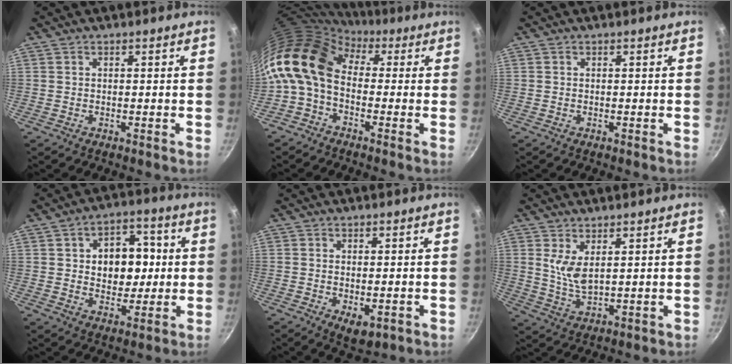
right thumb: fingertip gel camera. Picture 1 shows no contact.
{"total": 14.1, "force": [1.4, 9.6, 10.2], "torque": [-0.188, 0.024, 0.002]}
{"total": 0.0}
{"total": 12.1, "force": [1.4, 8.7, 8.3], "torque": [-0.074, 0.007, 0.019]}
{"total": 4.8, "force": [-1.2, 2.6, 3.9], "torque": [-0.055, -0.013, -0.010]}
{"total": 5.9, "force": [2.5, 2.6, 4.8], "torque": [-0.086, -0.030, 0.055]}